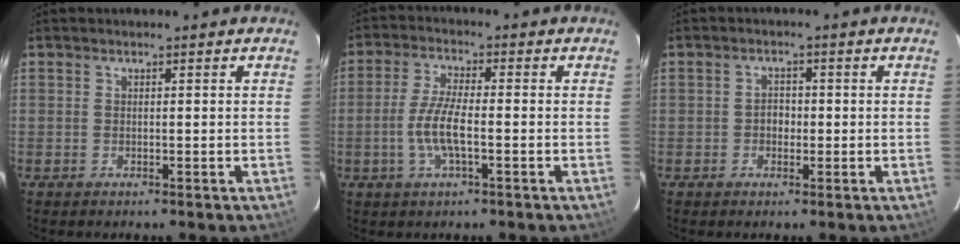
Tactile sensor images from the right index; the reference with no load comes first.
{"total": 7.2, "force": [-1.9, 1.6, 6.7], "torque": [-0.140, 0.000, -0.038]}
{"total": 2.3, "force": [-0.4, 1.9, 1.2], "torque": [-0.018, 0.007, -0.007]}